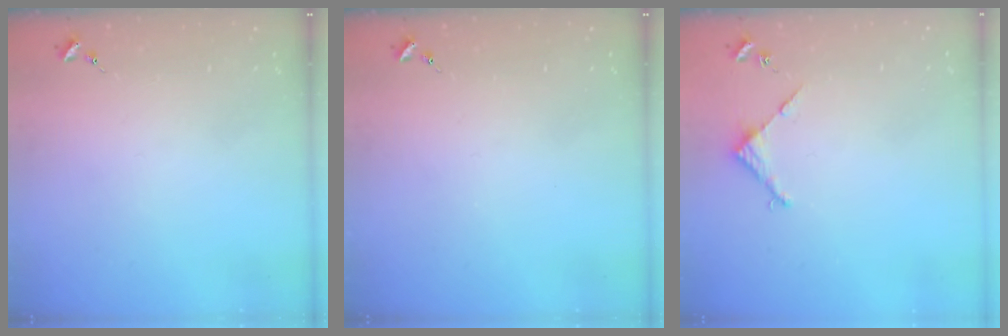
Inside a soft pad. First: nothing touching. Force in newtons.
{"total": 0.0}
{"total": 2.9, "press": 2.8, "slide": 0.2}